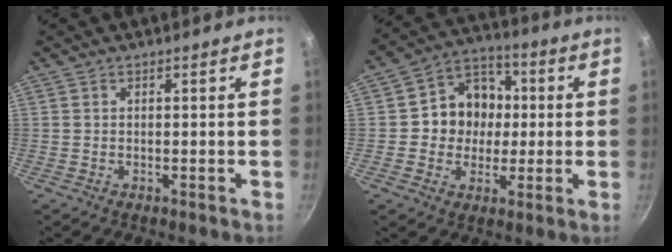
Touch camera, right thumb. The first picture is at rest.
{"total": 11.2, "force": [0.5, 10.0, 5.1], "torque": [-0.037, 0.017, -0.008]}